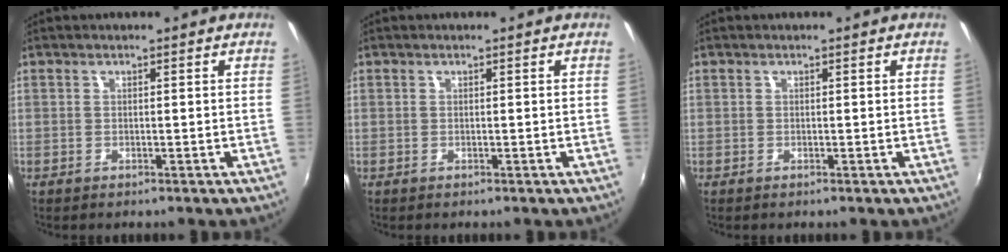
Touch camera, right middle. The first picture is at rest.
{"total": 0.0}
{"total": 0.0}